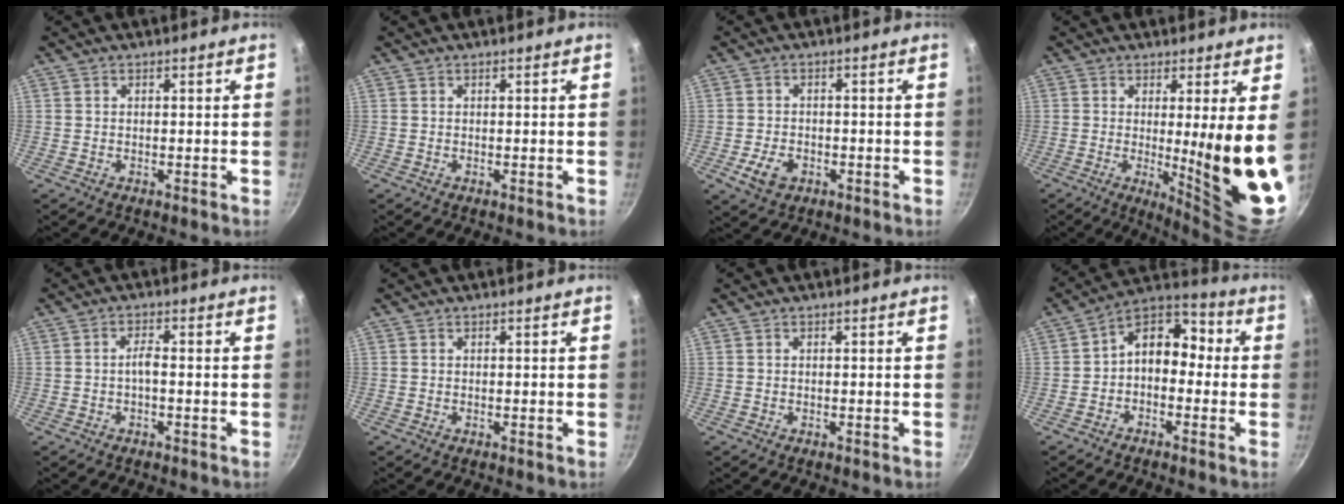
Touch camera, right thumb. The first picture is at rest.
{"total": 0.0}
{"total": 5.1, "force": [-2.0, 3.5, 3.1], "torque": [-0.054, 0.009, -0.031]}
{"total": 14.6, "force": [1.1, 1.3, 14.5], "torque": [-0.193, -0.059, 0.023]}
{"total": 2.1, "force": [-0.7, 0.6, 1.9], "torque": [-0.042, 0.014, -0.016]}
{"total": 0.0}
{"total": 0.0}
{"total": 10.4, "force": [-0.5, 7.5, 7.2], "torque": [-0.077, 0.050, -0.030]}